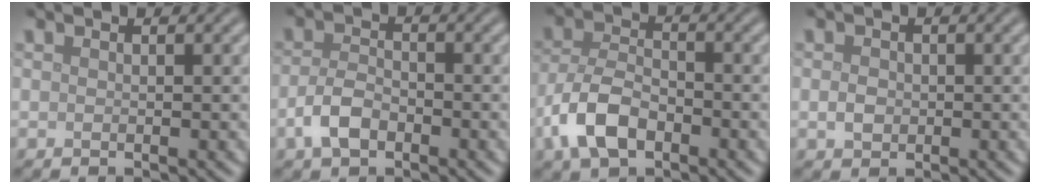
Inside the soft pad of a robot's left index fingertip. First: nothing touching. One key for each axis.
{"total": 3.1, "fx": -1.6, "fy": 1.7, "fz": 2.0, "tx": -0.040, "ty": 0.002, "tz": -0.038}
{"total": 5.8, "fx": -2.8, "fy": 3.2, "fz": 3.9, "tx": -0.076, "ty": 0.000, "tz": -0.064}
{"total": 1.5, "fx": -0.2, "fy": 1.2, "fz": 0.8, "tx": -0.016, "ty": -0.001, "tz": -0.006}